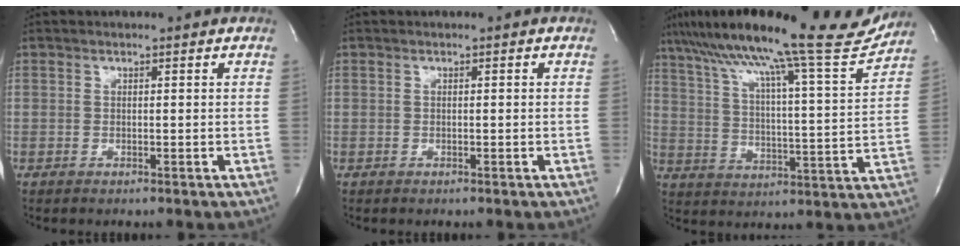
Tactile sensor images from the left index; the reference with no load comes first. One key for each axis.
{"total": 0.0}
{"total": 23.3, "fx": 19.6, "fy": 0.3, "fz": 12.5, "tx": -0.210, "ty": -0.014, "tz": 0.281}